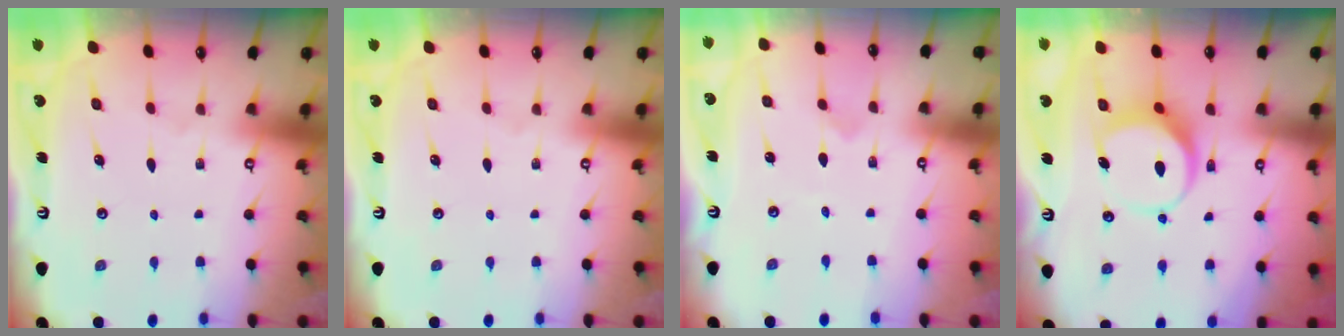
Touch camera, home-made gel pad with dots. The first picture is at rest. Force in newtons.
{"total": 0.0}
{"total": 0.0}
{"total": 8.5, "press": 8.4, "slide": 0.6}